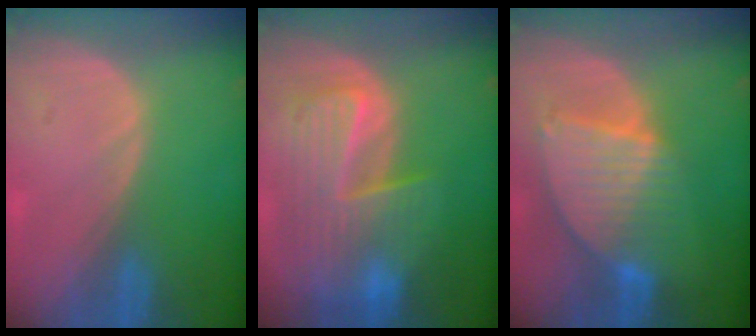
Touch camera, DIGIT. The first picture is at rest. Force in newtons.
{"total": 10.1, "press": 8.8, "slide": 5.0}
{"total": 8.6, "press": 7.5, "slide": 4.2}